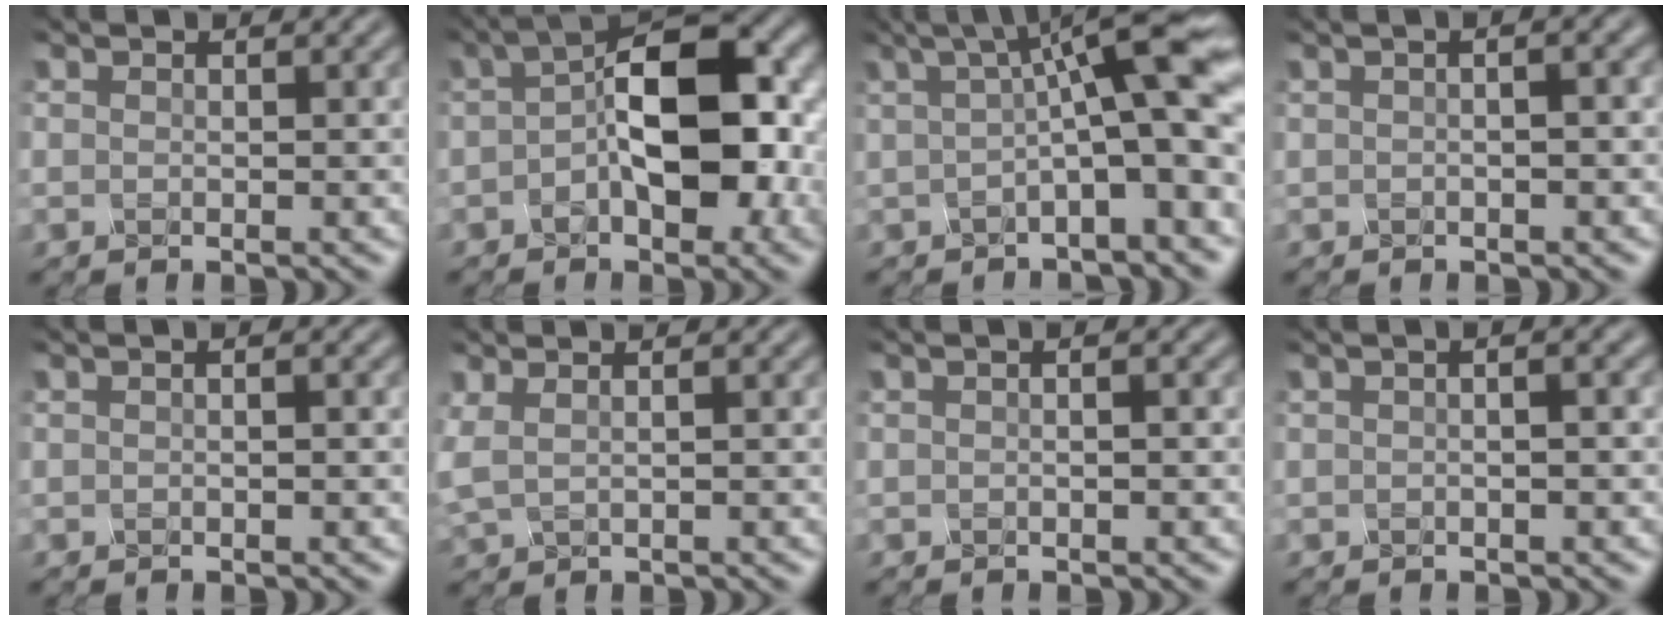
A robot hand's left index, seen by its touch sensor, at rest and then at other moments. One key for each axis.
{"total": 10.3, "fx": -0.9, "fy": 5.0, "fz": 8.9, "tx": -0.128, "ty": 0.018, "tz": -0.029}
{"total": 9.3, "fx": 1.3, "fy": 2.1, "fz": 8.9, "tx": -0.117, "ty": 0.025, "tz": 0.009}
{"total": 4.6, "fx": 1.1, "fy": 2.3, "fz": 3.8, "tx": -0.025, "ty": 0.026, "tz": -0.014}
{"total": 0.6, "fx": 0.0, "fy": 0.2, "fz": 0.6, "tx": -0.015, "ty": 0.001, "tz": -0.003}
{"total": 2.1, "fx": 0.9, "fy": 0.9, "fz": 1.6, "tx": -0.040, "ty": 0.005, "tz": 0.021}
{"total": 1.2, "fx": 0.2, "fy": 0.4, "fz": 1.1, "tx": -0.014, "ty": -0.005, "tz": -0.002}
{"total": 3.6, "fx": 0.9, "fy": 1.8, "fz": 3.0, "tx": -0.021, "ty": 0.020, "tz": -0.014}